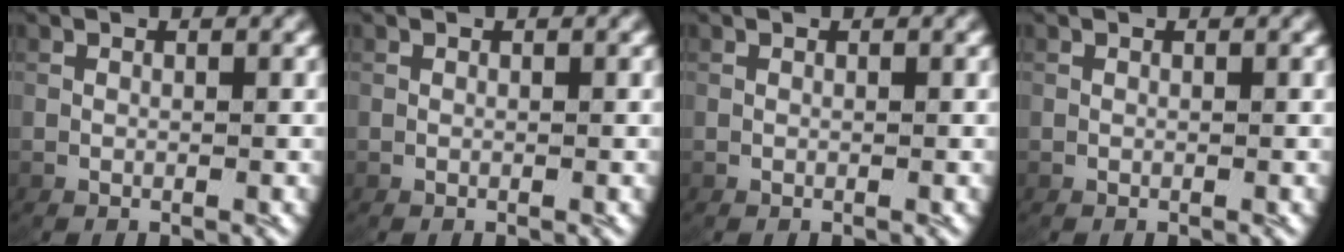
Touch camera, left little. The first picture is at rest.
{"total": 0.0}
{"total": 0.0}
{"total": 0.0}